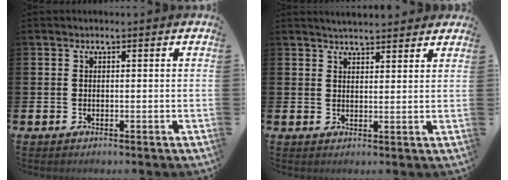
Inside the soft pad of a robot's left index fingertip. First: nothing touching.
{"total": 3.5, "force": [3.4, 0.5, 0.3], "torque": [-0.003, -0.017, 0.061]}